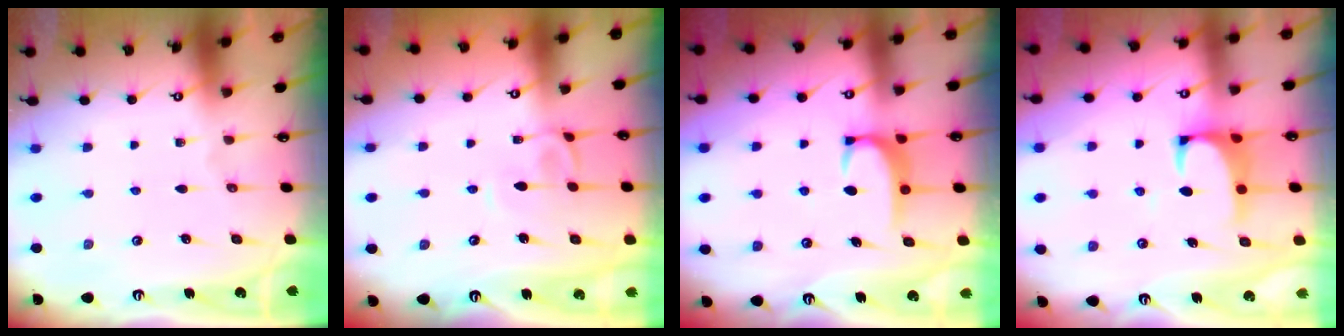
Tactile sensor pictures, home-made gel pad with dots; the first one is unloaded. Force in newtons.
{"total": 2.7, "press": 2.7, "slide": 0.5}
{"total": 2.8, "press": 2.8, "slide": 0.4}
{"total": 1.5, "press": 1.3, "slide": 0.8}